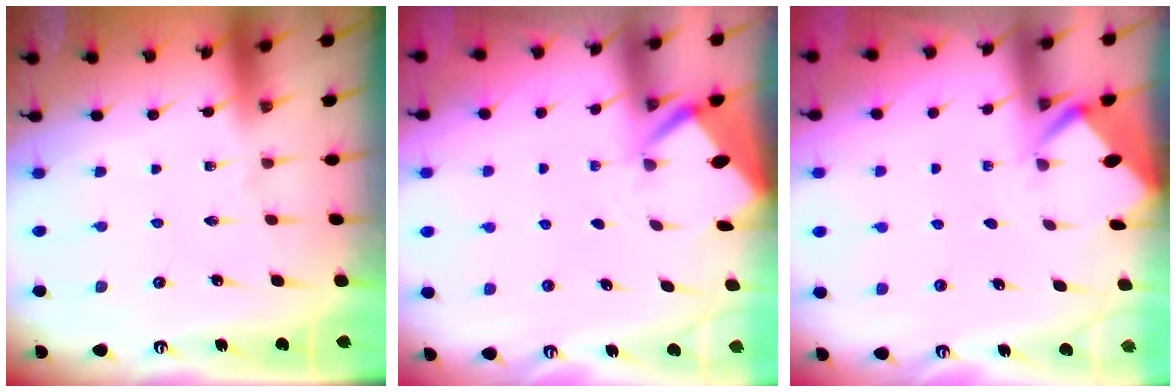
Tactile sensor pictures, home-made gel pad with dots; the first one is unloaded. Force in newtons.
{"total": 2.5, "press": 2.5, "slide": 0.3}
{"total": 2.5, "press": 2.5, "slide": 0.1}